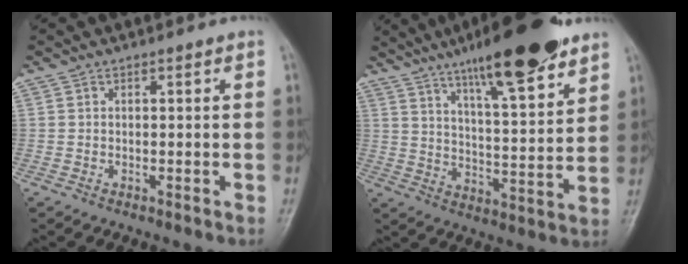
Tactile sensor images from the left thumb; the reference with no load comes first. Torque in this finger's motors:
{"motor_torque": [2.36, 0.79, 1.56, -1.22, 0.45]}